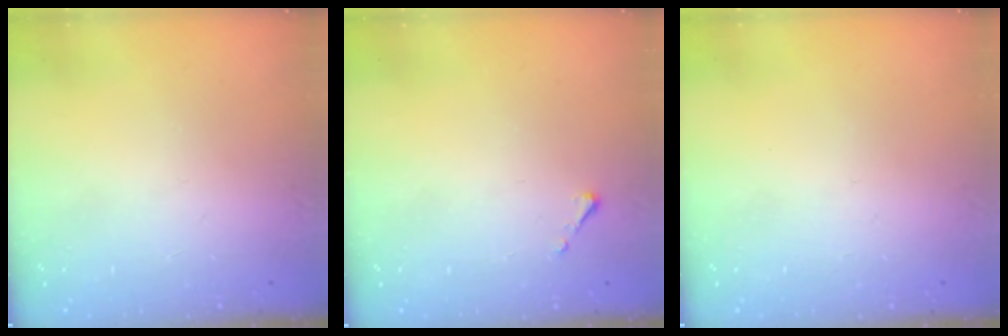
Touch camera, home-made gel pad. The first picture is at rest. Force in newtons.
{"total": 2.5, "press": 2.5, "slide": 0.3}
{"total": 0.0}